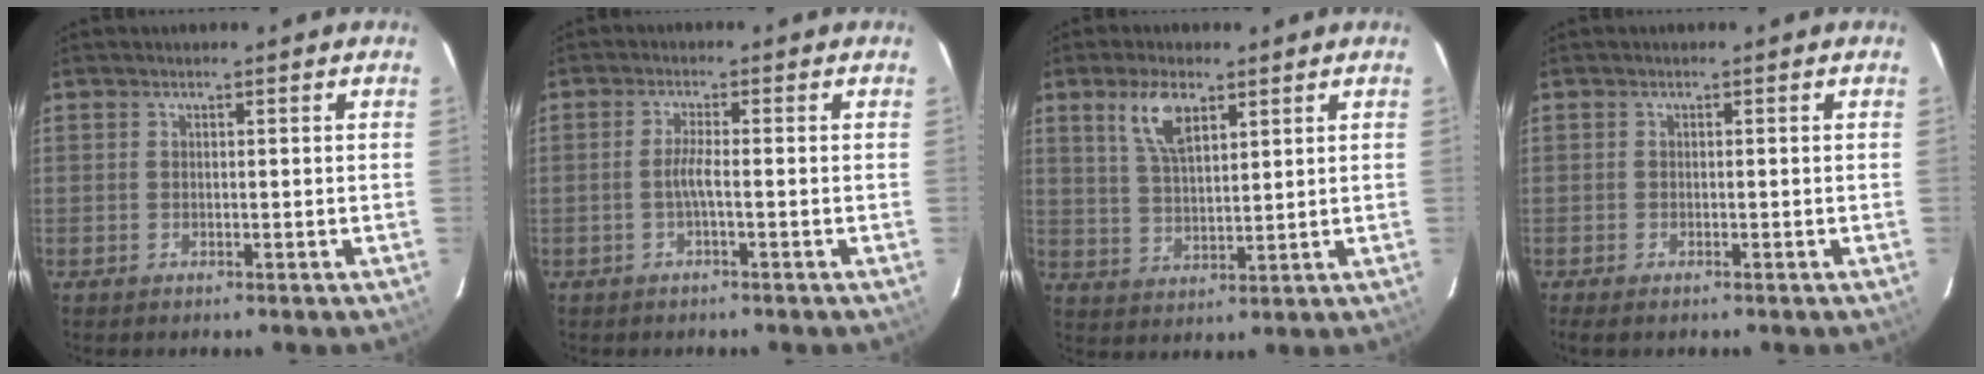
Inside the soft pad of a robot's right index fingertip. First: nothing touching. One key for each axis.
{"total": 2.4, "fx": -0.8, "fy": -0.3, "fz": 2.2, "tx": -0.046, "ty": -0.001, "tz": -0.016}
{"total": 7.7, "fx": 4.2, "fy": 3.3, "fz": 5.5, "tx": -0.106, "ty": 0.009, "tz": 0.086}
{"total": 2.0, "fx": -1.6, "fy": 0.5, "fz": 1.2, "tx": -0.026, "ty": -0.010, "tz": -0.026}